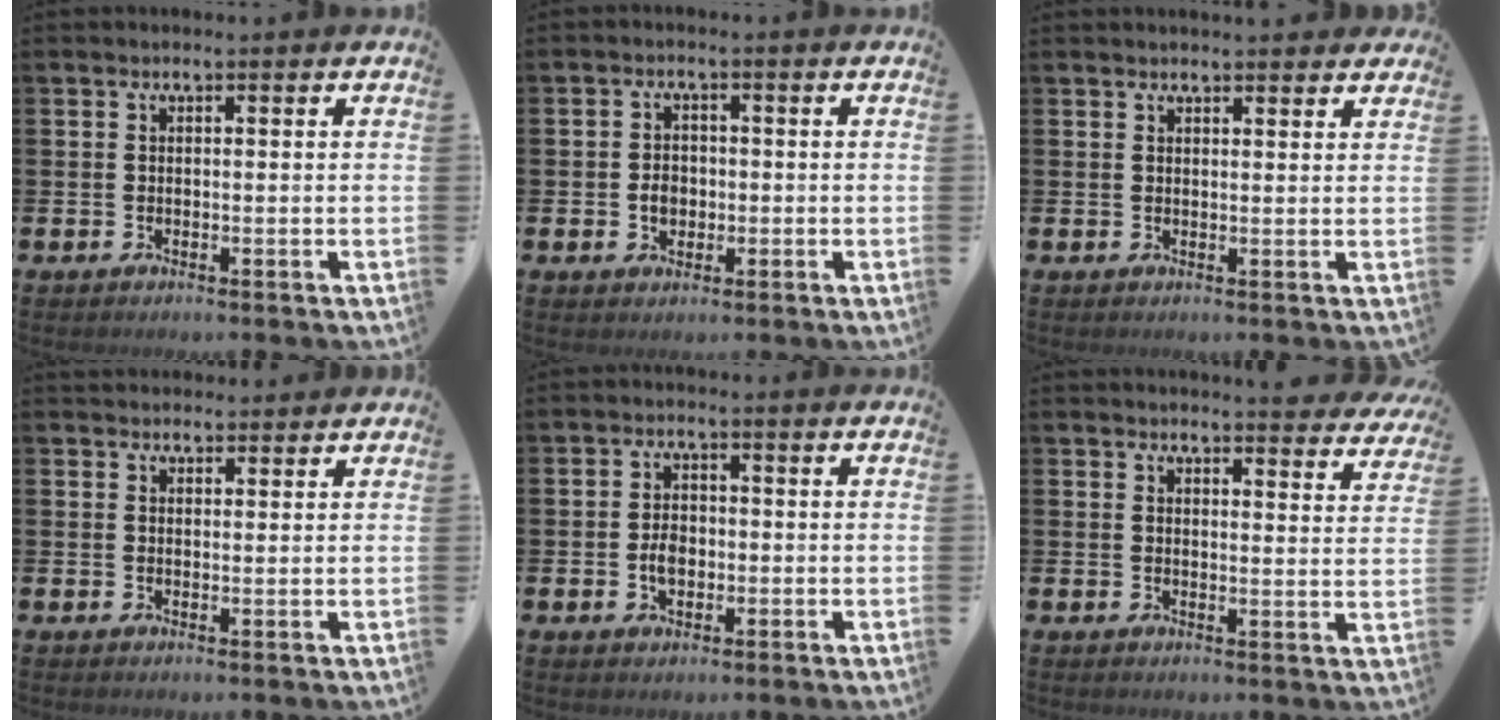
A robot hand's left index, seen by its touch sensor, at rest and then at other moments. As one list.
[{"total": 2.8, "force": [-0.4, 2.3, 1.6], "torque": [-0.018, -0.001, -0.014]}, {"total": 1.8, "force": [1.8, 0.2, 0.0], "torque": [0.009, -0.008, 0.030]}, {"total": 2.1, "force": [2.0, 0.6, -0.1], "torque": [0.011, -0.007, 0.035]}, {"total": 3.1, "force": [-0.6, 2.2, 2.1], "torque": [-0.032, 0.002, -0.014]}, {"total": 3.9, "force": [3.9, 0.0, 0.1], "torque": [0.009, -0.030, 0.068]}]